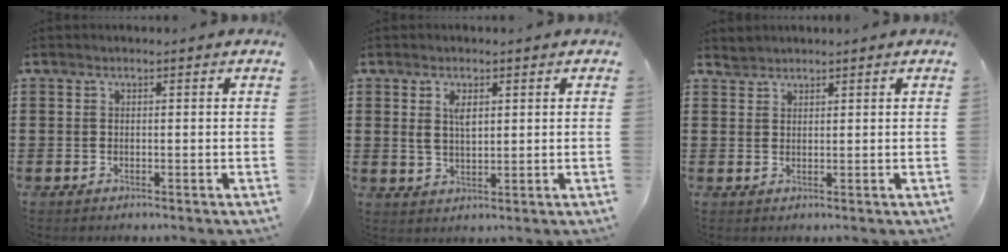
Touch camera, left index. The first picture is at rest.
{"total": 3.5, "force": [1.3, 1.9, 2.7], "torque": [-0.051, 0.005, 0.020]}
{"total": 1.5, "force": [1.4, 0.4, -0.1], "torque": [-0.001, 0.000, 0.029]}